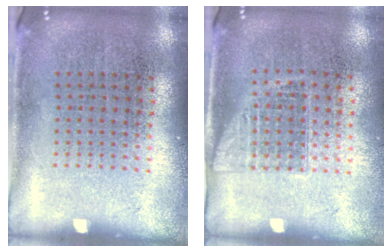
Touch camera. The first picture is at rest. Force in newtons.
{"total": 1.0, "press": 0.9, "slide": 0.4}